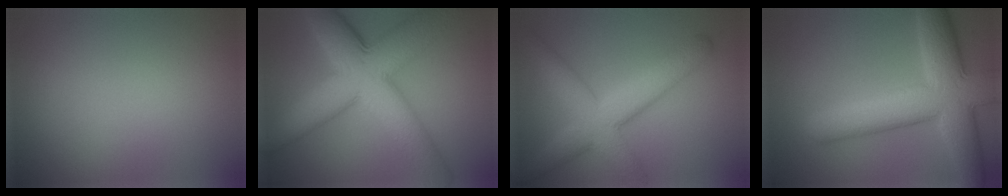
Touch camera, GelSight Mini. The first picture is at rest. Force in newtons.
{"total": 12.0, "press": 12.0, "slide": 0.2}
{"total": 6.4, "press": 6.4, "slide": 0.5}
{"total": 10.1, "press": 10.1, "slide": 0.5}